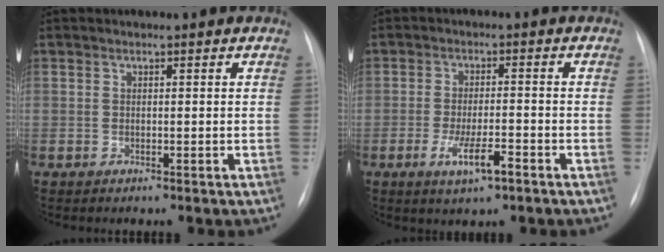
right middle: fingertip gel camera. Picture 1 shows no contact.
{"total": 5.4, "force": [-2.7, 1.1, 4.6], "torque": [-0.091, -0.006, -0.045]}